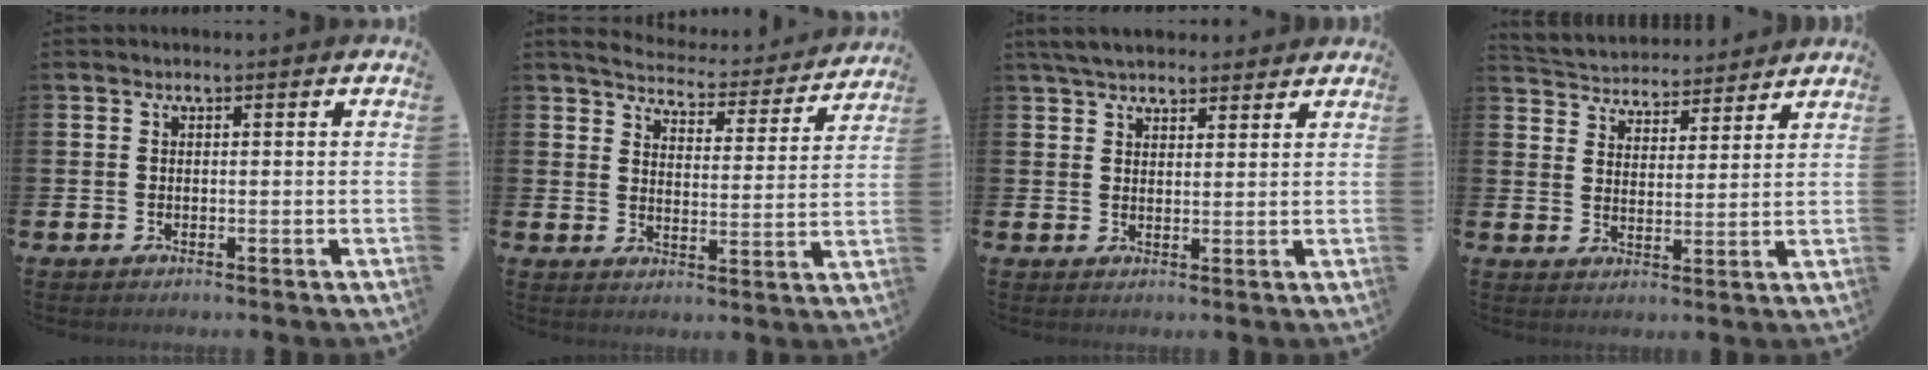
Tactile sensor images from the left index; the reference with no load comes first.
{"total": 5.1, "force": [5.0, 0.7, 0.9], "torque": [-0.038, -0.040, 0.082]}
{"total": 4.9, "force": [4.5, 1.5, 1.2], "torque": [-0.036, -0.009, 0.084]}
{"total": 4.6, "force": [4.4, 1.2, -0.4], "torque": [-0.021, -0.029, 0.078]}